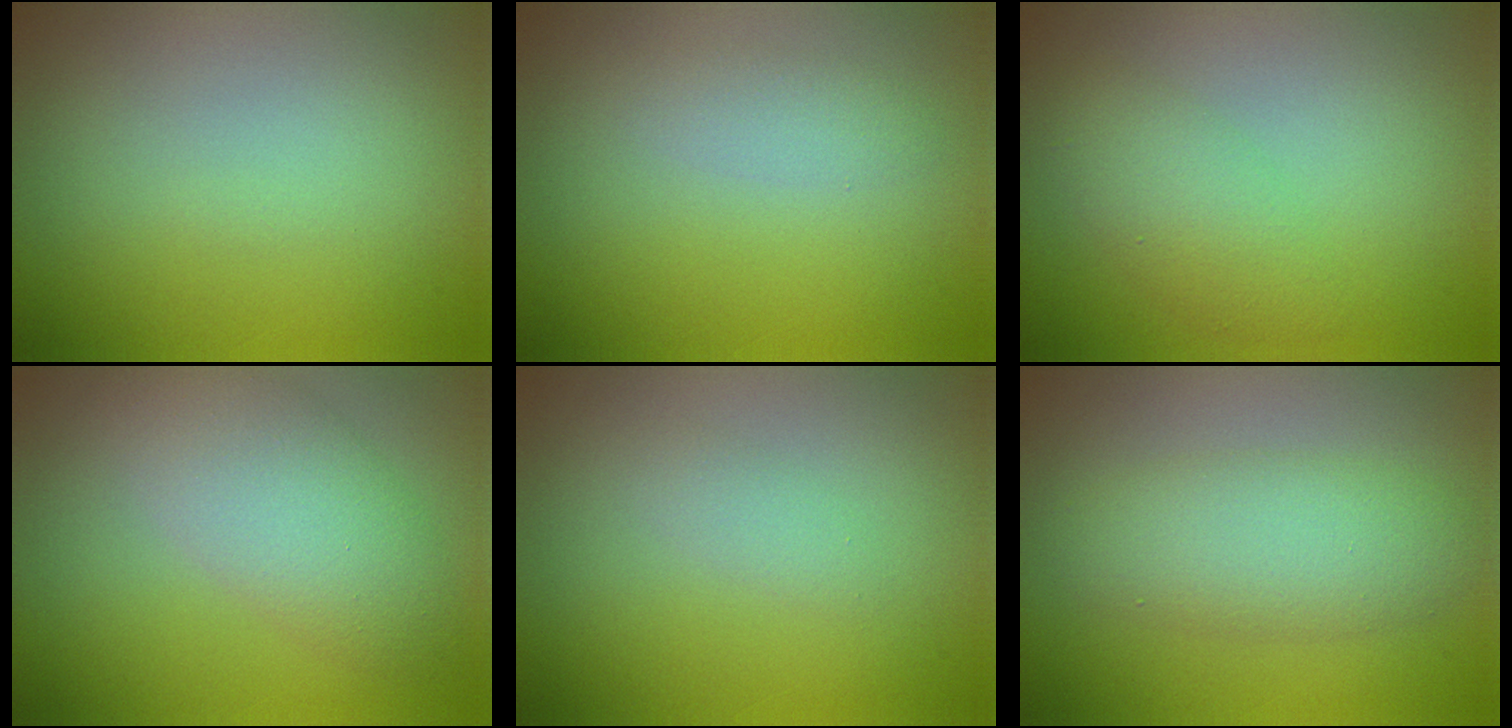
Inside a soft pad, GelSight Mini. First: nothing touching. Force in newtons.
{"total": 1.3, "press": 1.3, "slide": 0.1}
{"total": 2.8, "press": 2.8, "slide": 0.1}
{"total": 5.2, "press": 5.2, "slide": 0.2}
{"total": 1.0, "press": 1.0, "slide": 0.1}
{"total": 4.2, "press": 4.2, "slide": 0.0}